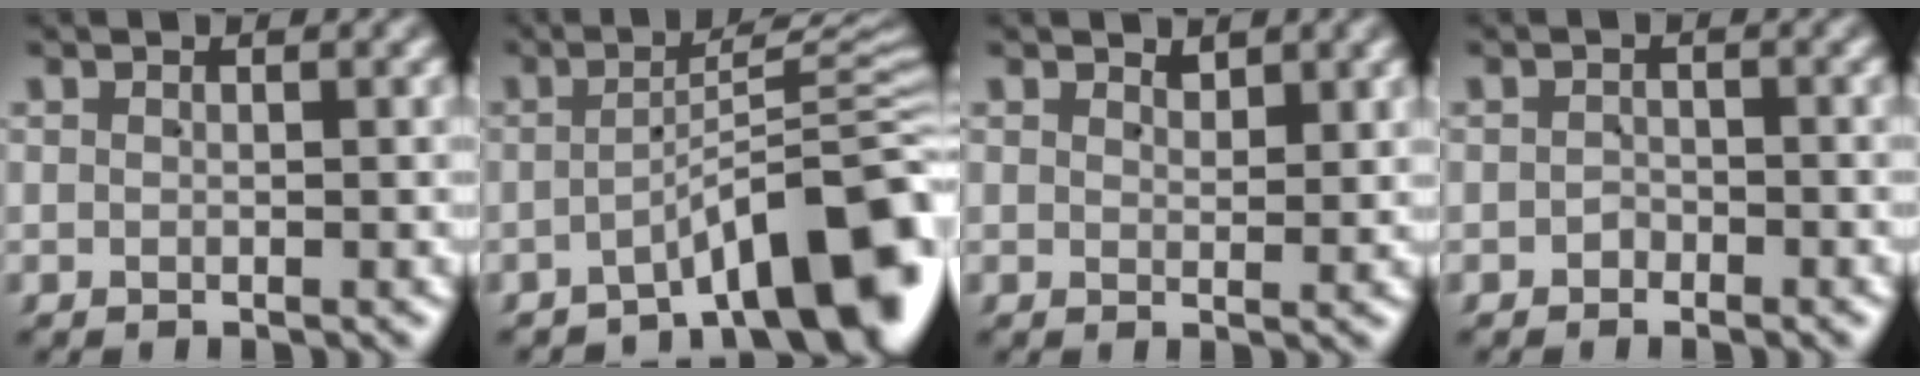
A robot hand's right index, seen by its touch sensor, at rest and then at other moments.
{"total": 9.1, "force": [-4.7, 2.6, 7.4], "torque": [-0.088, 0.008, -0.071]}
{"total": 1.3, "force": [1.2, 0.3, 0.3], "torque": [0.004, -0.007, 0.025]}
{"total": 1.1, "force": [-0.9, 0.6, -0.2], "torque": [0.012, 0.001, -0.018]}